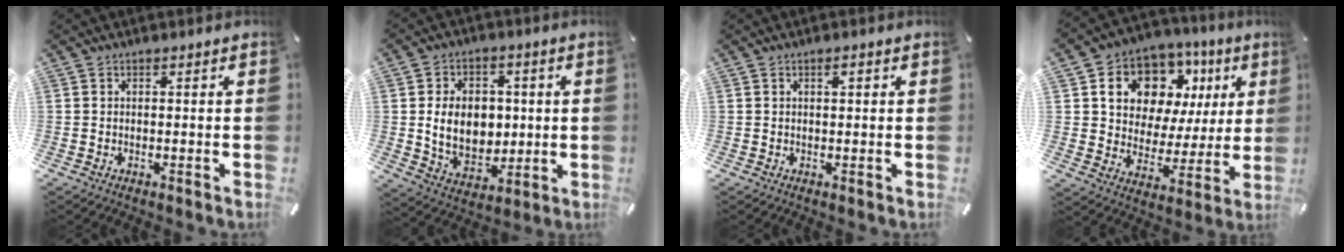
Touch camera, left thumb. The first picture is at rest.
{"total": 12.3, "force": [0.8, 9.5, 7.7], "torque": [-0.132, 0.007, 0.018]}
{"total": 1.4, "force": [0.5, 0.5, 1.2], "torque": [-0.015, 0.001, 0.006]}
{"total": 12.1, "force": [6.1, 9.5, 4.4], "torque": [-0.078, -0.044, 0.115]}